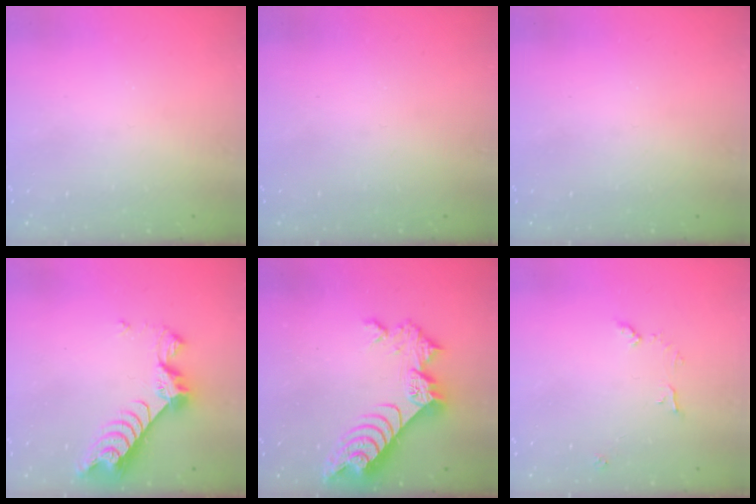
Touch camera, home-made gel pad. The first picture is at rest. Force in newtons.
{"total": 0.0}
{"total": 0.0}
{"total": 8.1, "press": 8.1, "slide": 0.8}
{"total": 10.0, "press": 10.0, "slide": 0.9}
{"total": 6.8, "press": 6.8, "slide": 0.4}